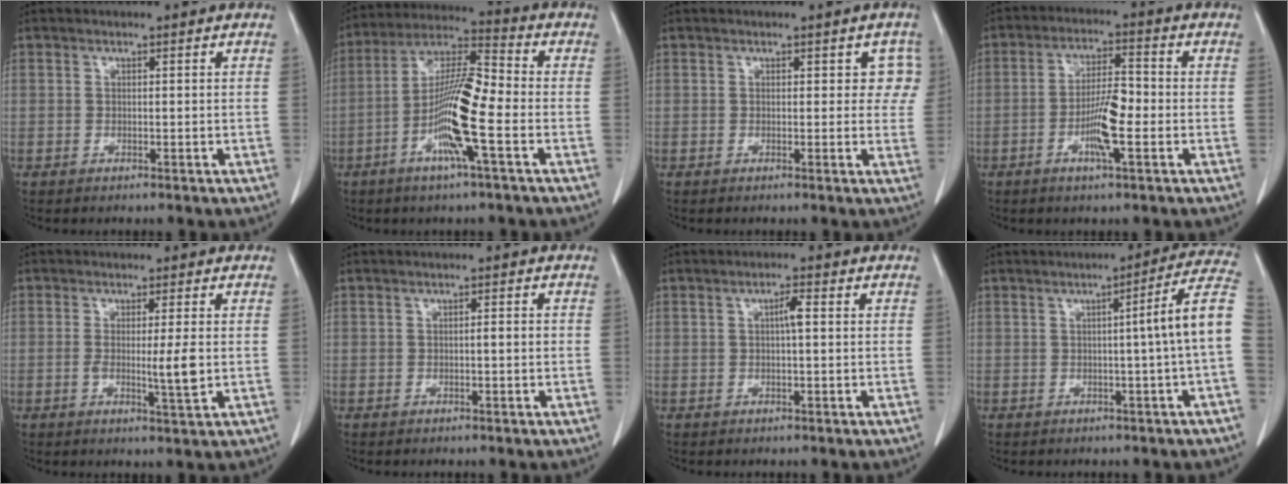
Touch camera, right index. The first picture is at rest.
{"total": 12.7, "force": [-3.8, 0.8, 12.1], "torque": [-0.234, 0.003, -0.079]}
{"total": 3.2, "force": [1.2, 2.1, 2.1], "torque": [0.002, 0.009, 0.005]}
{"total": 7.3, "force": [-2.0, 1.1, 6.9], "torque": [-0.130, 0.002, -0.039]}
{"total": 4.4, "force": [-0.3, -0.1, 4.4], "torque": [-0.073, -0.008, -0.006]}
{"total": 1.7, "force": [-0.5, 0.0, 1.6], "torque": [-0.021, 0.002, -0.008]}
{"total": 2.2, "force": [0.3, 0.2, 2.1], "torque": [-0.037, 0.004, 0.004]}
{"total": 8.7, "force": [-0.5, -1.6, 8.5], "torque": [-0.101, 0.015, -0.010]}